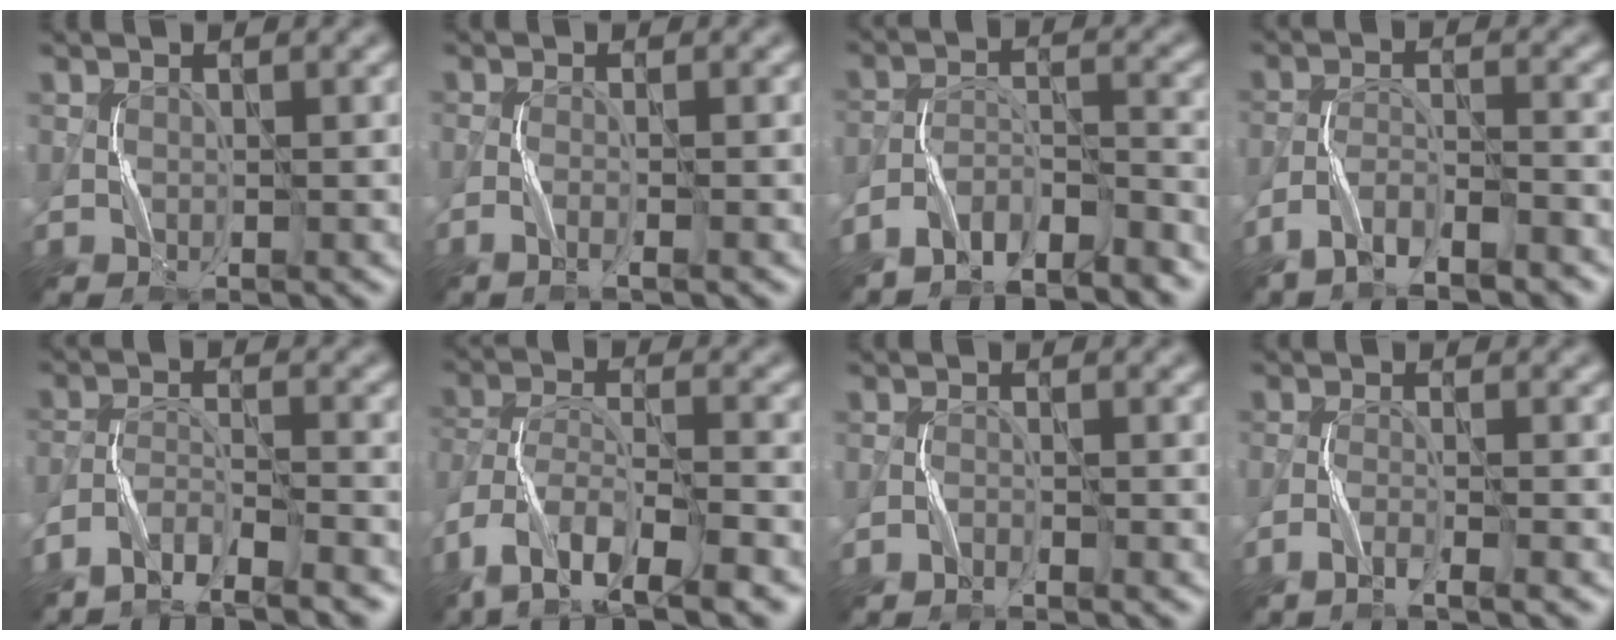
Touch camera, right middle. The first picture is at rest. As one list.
[{"total": 1.3, "force": [-1.0, -0.2, 0.9], "torque": [-0.025, 0.001, -0.020]}, {"total": 6.2, "force": [-5.4, 1.4, 2.5], "torque": [-0.048, -0.003, -0.100]}, {"total": 4.3, "force": [-3.7, 0.6, 2.1], "torque": [-0.043, 0.002, -0.070]}, {"total": 4.8, "force": [-4.4, 0.4, 2.0], "torque": [-0.040, -0.002, -0.083]}, {"total": 11.8, "force": [-9.2, 4.0, 6.3], "torque": [-0.115, -0.001, -0.147]}, {"total": 1.1, "force": [-1.1, -0.3, 0.2], "torque": [-0.010, 0.003, -0.023]}, {"total": 2.2, "force": [-1.9, -0.4, 1.1], "torque": [-0.029, -0.001, -0.041]}]